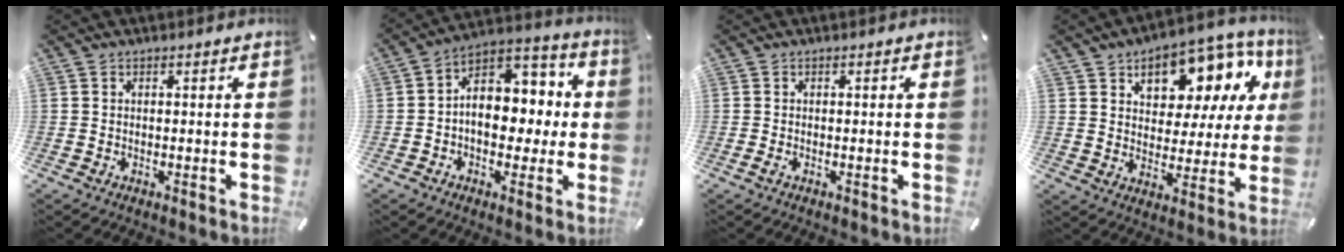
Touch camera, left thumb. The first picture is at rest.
{"total": 11.0, "force": [-0.6, 9.0, 6.4], "torque": [-0.085, -0.005, -0.009]}
{"total": 0.8, "force": [-0.3, 0.2, 0.7], "torque": [-0.011, -0.002, -0.005]}
{"total": 13.4, "force": [8.1, 8.5, 6.4], "torque": [-0.096, -0.057, 0.142]}